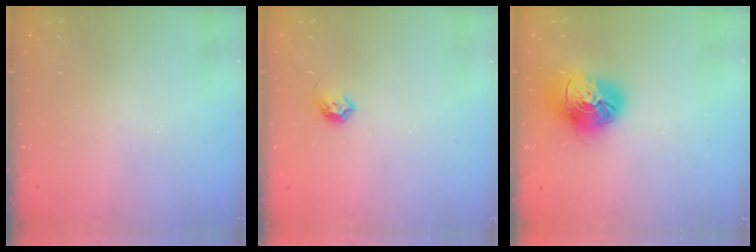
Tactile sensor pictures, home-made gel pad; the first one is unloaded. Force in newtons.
{"total": 6.1, "press": 6.0, "slide": 1.1}
{"total": 18.0, "press": 17.9, "slide": 1.7}